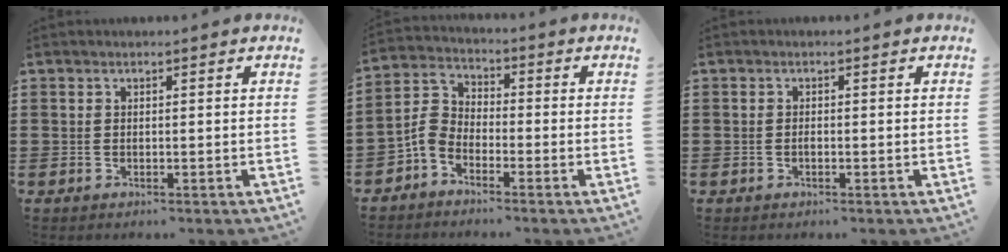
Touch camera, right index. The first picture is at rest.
{"total": 4.0, "force": [-2.7, 2.3, 1.8], "torque": [-0.068, -0.003, -0.064]}
{"total": 0.6, "force": [-0.3, 0.1, 0.6], "torque": [-0.012, -0.006, -0.003]}